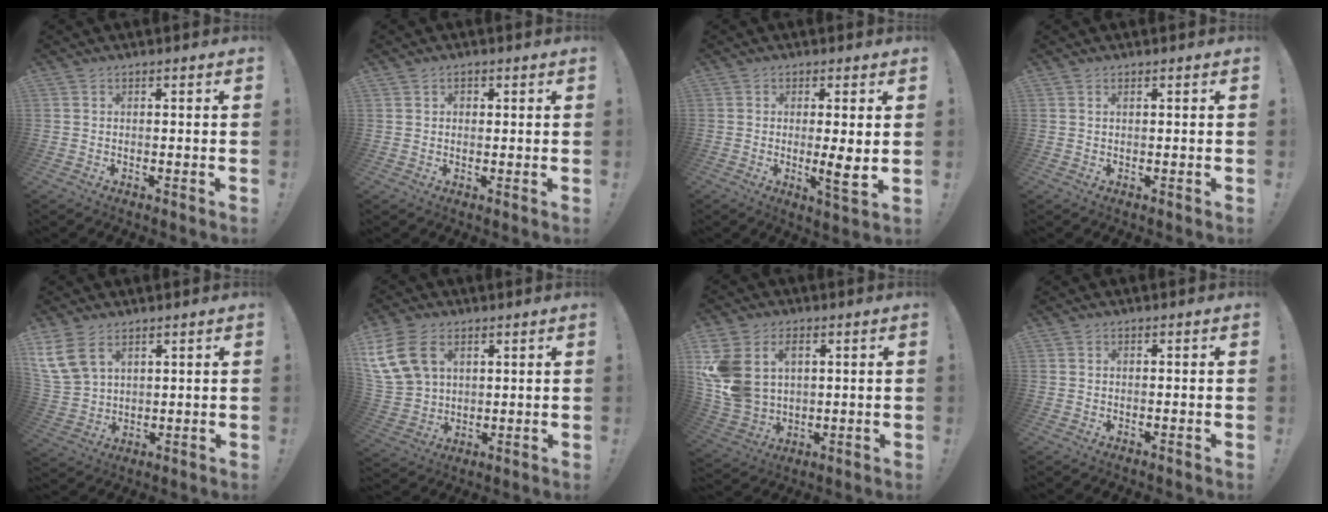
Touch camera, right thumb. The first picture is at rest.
{"total": 1.5, "force": [0.5, 1.4, 0.3], "torque": [-0.005, 0.000, 0.010]}
{"total": 6.3, "force": [-0.5, 0.1, 6.2], "torque": [-0.087, -0.015, -0.007]}
{"total": 0.7, "force": [0.4, 0.2, 0.6], "torque": [-0.010, 0.000, 0.006]}
{"total": 10.3, "force": [5.8, 6.4, 5.5], "torque": [-0.115, -0.019, 0.118]}
{"total": 15.3, "force": [6.0, 10.9, 8.8], "torque": [-0.179, -0.020, 0.119]}
{"total": 12.1, "force": [4.4, 9.3, 6.4], "torque": [-0.142, -0.022, 0.090]}
{"total": 0.0}